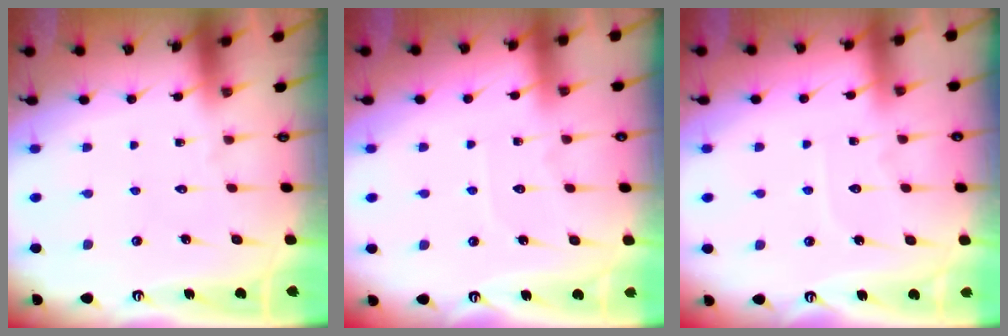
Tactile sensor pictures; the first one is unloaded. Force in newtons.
{"total": 3.6, "press": 3.6, "slide": 0.5}
{"total": 3.6, "press": 3.6, "slide": 0.4}